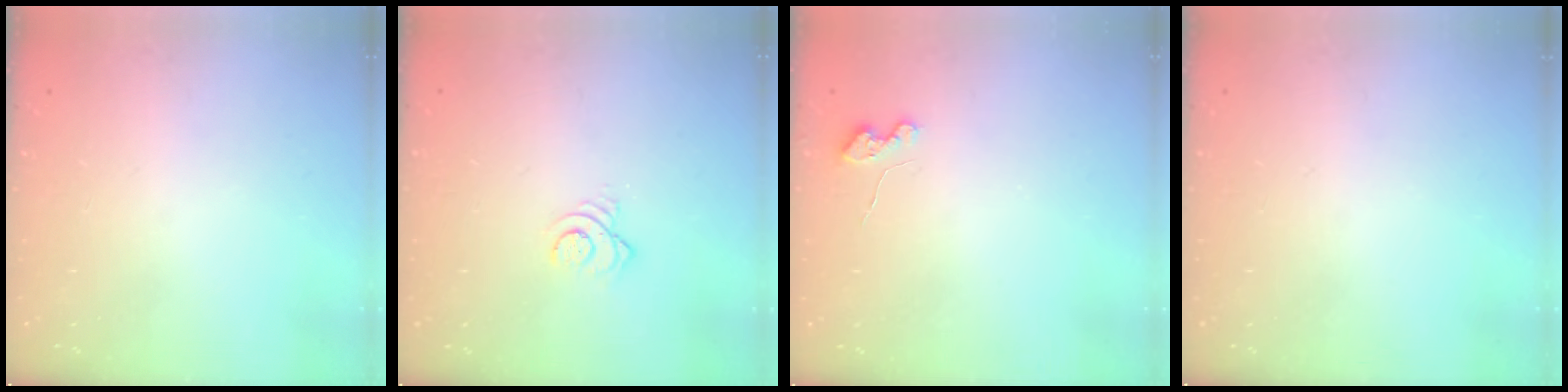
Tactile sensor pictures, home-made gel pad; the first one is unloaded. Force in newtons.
{"total": 3.4, "press": 3.4, "slide": 0.2}
{"total": 3.6, "press": 3.6, "slide": 0.5}
{"total": 0.0}